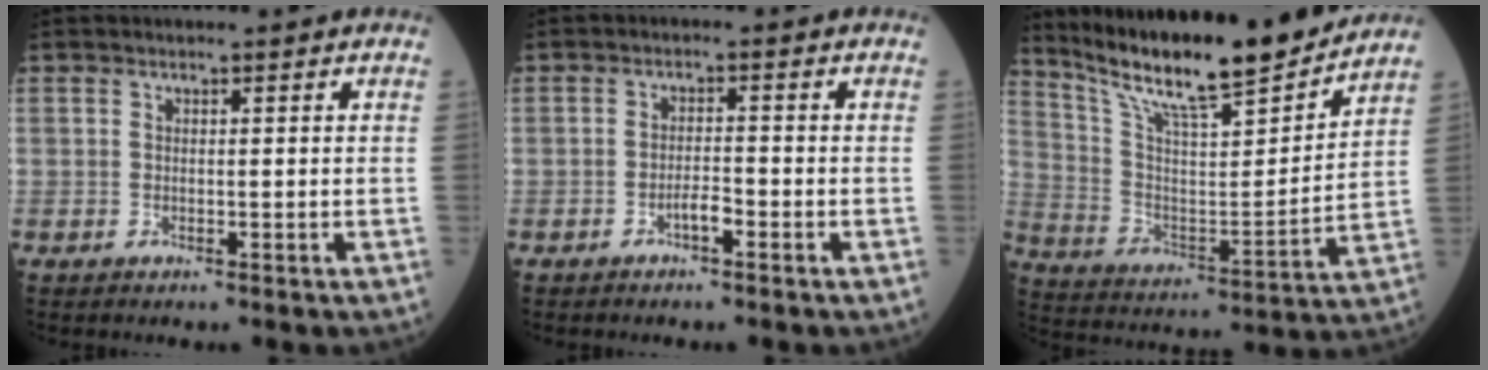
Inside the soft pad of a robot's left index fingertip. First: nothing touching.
{"total": 2.2, "force": [-1.4, 0.4, 1.6], "torque": [-0.027, 0.003, -0.026]}
{"total": 19.7, "force": [17.1, 1.1, 9.7], "torque": [-0.172, -0.008, 0.285]}